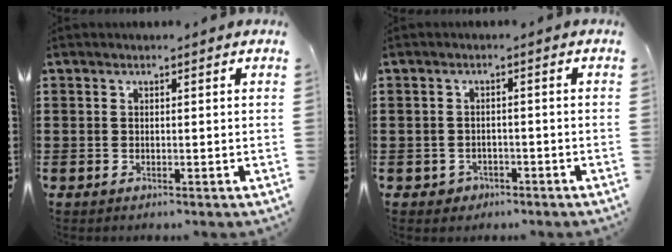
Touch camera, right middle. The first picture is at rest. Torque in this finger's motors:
{"motor_torque": [0.27, -0.17, 0.00, 0.00]}